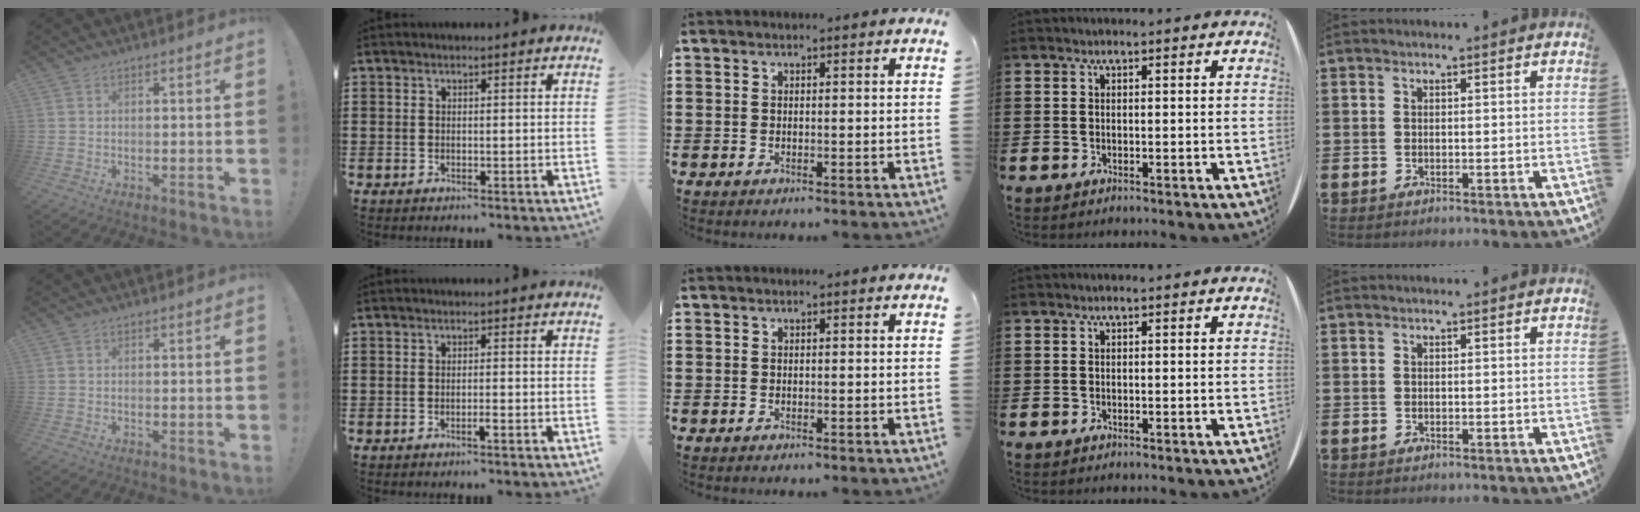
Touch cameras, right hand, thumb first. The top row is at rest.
{"index": {"total": 1.1, "force": [-0.7, -0.1, 0.8], "torque": [-0.016, -0.003, -0.012]}}